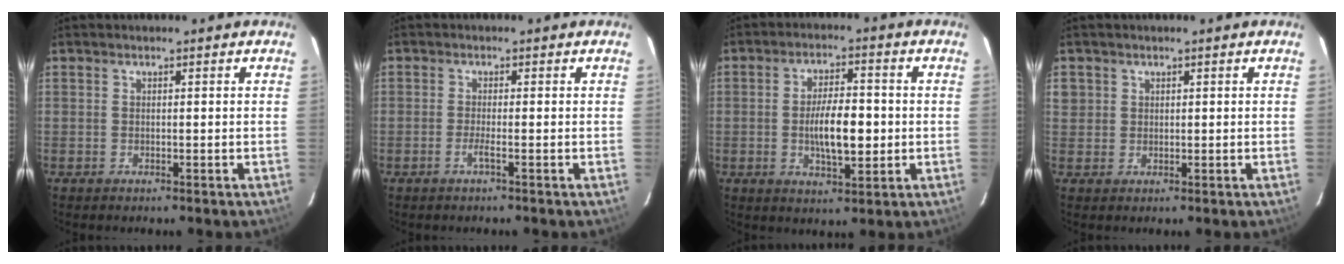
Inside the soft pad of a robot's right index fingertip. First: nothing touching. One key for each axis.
{"total": 1.5, "fx": -0.9, "fy": -0.3, "fz": 1.1, "tx": -0.023, "ty": -0.004, "tz": -0.018}
{"total": 8.9, "fx": -1.0, "fy": 3.1, "fz": 8.3, "tx": -0.151, "ty": -0.003, "tz": -0.013}
{"total": 2.6, "fx": 0.8, "fy": 2.5, "fz": 0.5, "tx": -0.005, "ty": 0.005, "tz": 0.014}